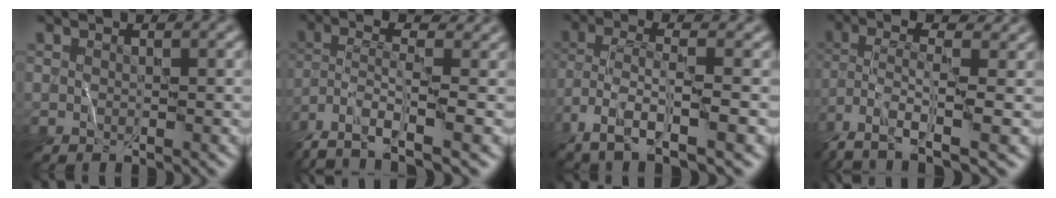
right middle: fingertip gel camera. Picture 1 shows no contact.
{"total": 7.2, "force": [-4.3, 1.7, 5.4], "torque": [-0.109, 0.003, -0.090]}
{"total": 7.1, "force": [-3.9, 1.5, 5.7], "torque": [-0.111, 0.004, -0.075]}
{"total": 7.0, "force": [-3.5, 1.7, 5.8], "torque": [-0.119, 0.009, -0.072]}